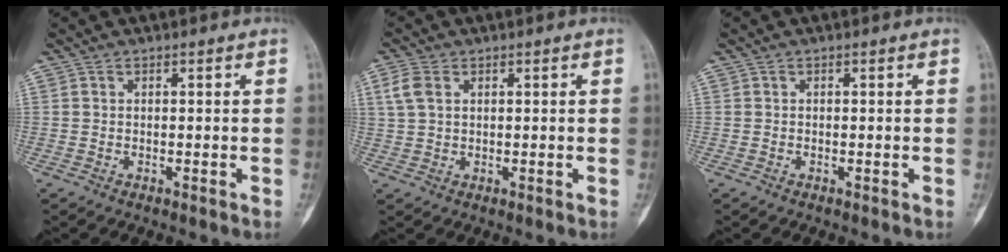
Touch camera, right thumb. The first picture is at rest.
{"total": 3.8, "force": [1.3, 2.5, 2.6], "torque": [-0.068, 0.007, 0.030]}
{"total": 0.0}